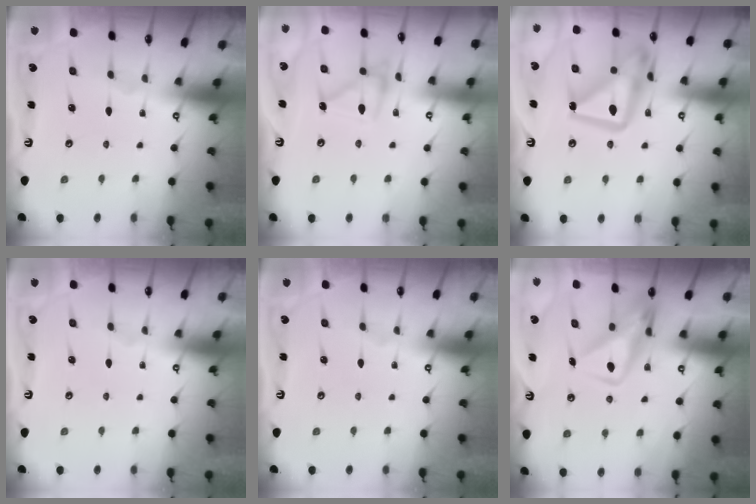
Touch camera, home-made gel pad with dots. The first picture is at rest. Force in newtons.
{"total": 12.4, "press": 12.4, "slide": 0.4}
{"total": 17.5, "press": 17.4, "slide": 1.8}
{"total": 0.0}
{"total": 0.0}
{"total": 11.4, "press": 11.3, "slide": 1.1}